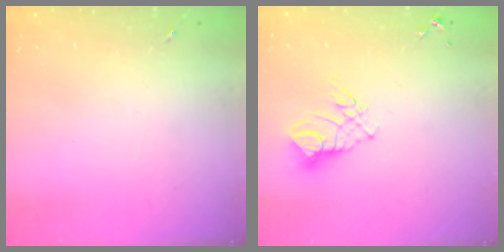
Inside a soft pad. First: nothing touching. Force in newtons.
{"total": 10.4, "press": 10.3, "slide": 0.7}